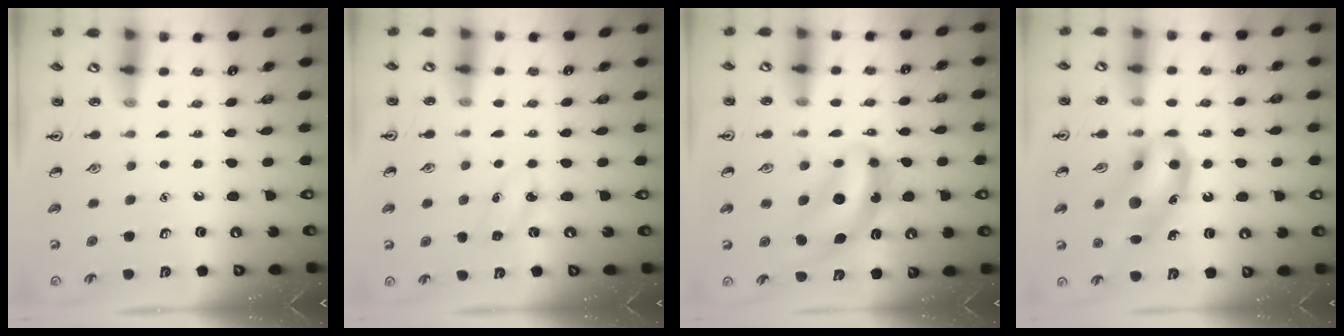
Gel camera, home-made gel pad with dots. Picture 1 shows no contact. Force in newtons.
{"total": 5.0, "press": 4.8, "slide": 1.6}
{"total": 8.4, "press": 8.1, "slide": 2.2}
{"total": 13.7, "press": 13.5, "slide": 1.9}